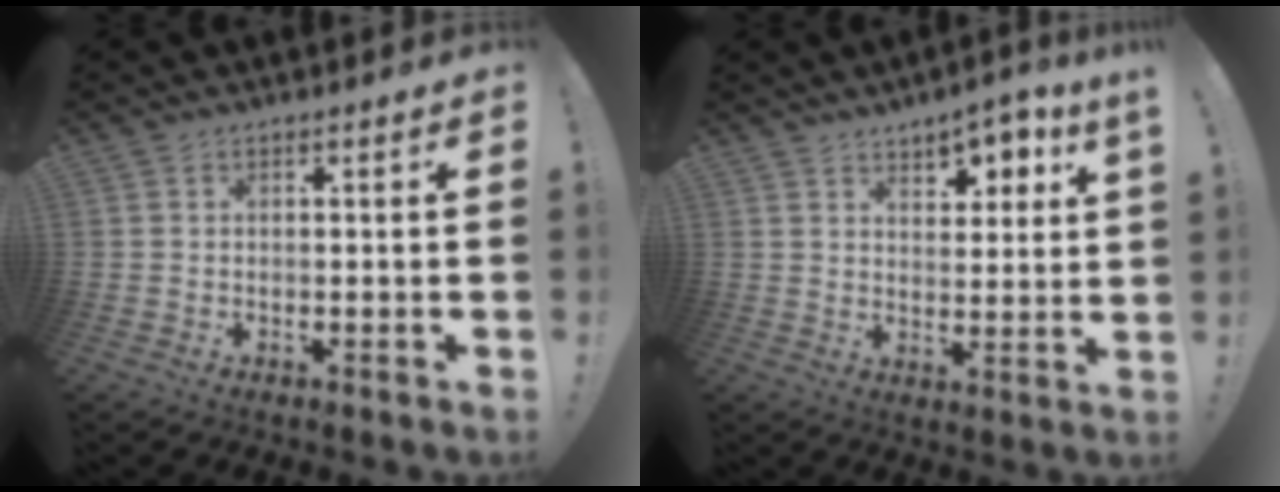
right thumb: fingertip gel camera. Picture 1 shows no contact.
{"total": 6.3, "force": [4.8, 1.3, 3.9], "torque": [-0.045, -0.034, 0.078]}